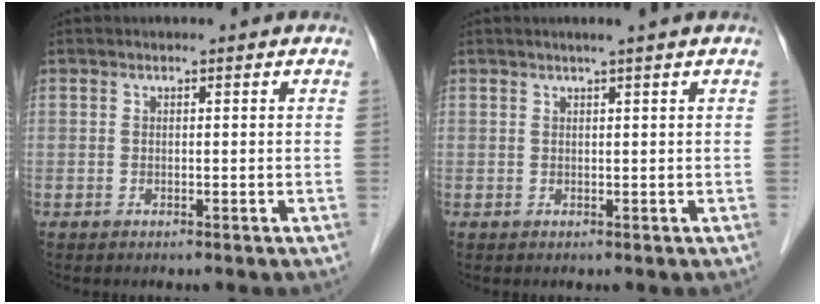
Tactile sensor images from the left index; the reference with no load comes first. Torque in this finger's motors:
{"motor_torque": [0.10, -0.34, 0.23, 0.03]}